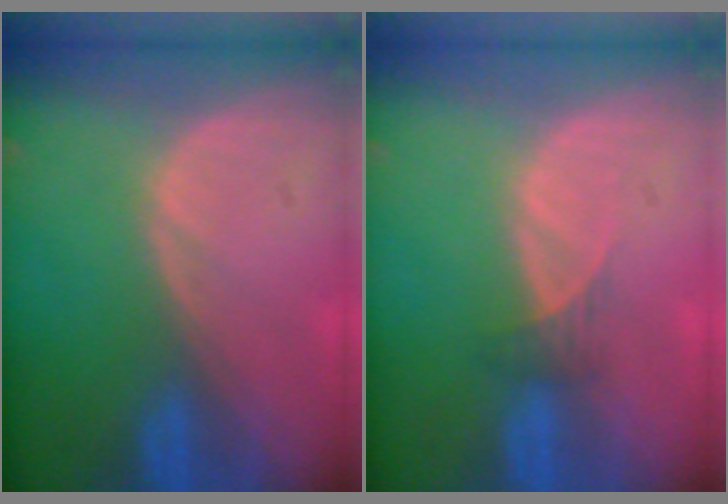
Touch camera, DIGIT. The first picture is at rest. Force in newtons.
{"total": 1.6, "press": 1.3, "slide": 0.9}